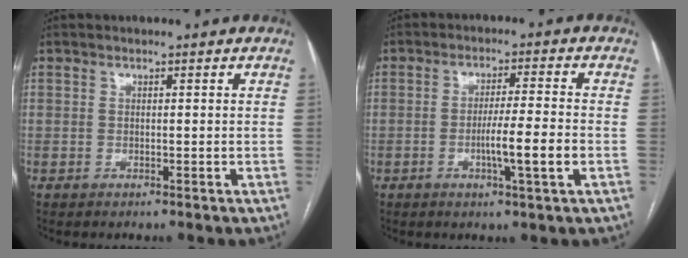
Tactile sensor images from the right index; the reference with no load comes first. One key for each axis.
{"total": 7.0, "fx": -1.9, "fy": -0.6, "fz": 6.7, "tx": -0.112, "ty": -0.007, "tz": -0.034}